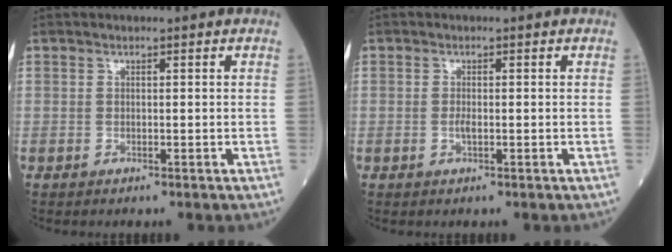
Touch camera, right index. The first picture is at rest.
{"total": 1.0, "force": [-0.3, 0.3, 0.9], "torque": [-0.022, 0.000, -0.007]}